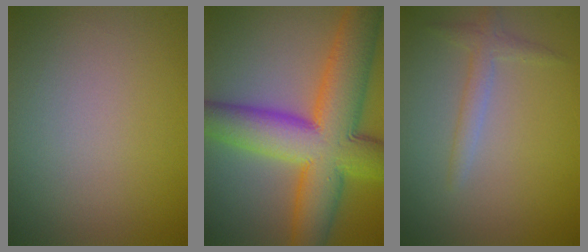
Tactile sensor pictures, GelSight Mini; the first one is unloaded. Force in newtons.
{"total": 12.6, "press": 12.6, "slide": 0.4}
{"total": 1.7, "press": 1.7, "slide": 0.1}